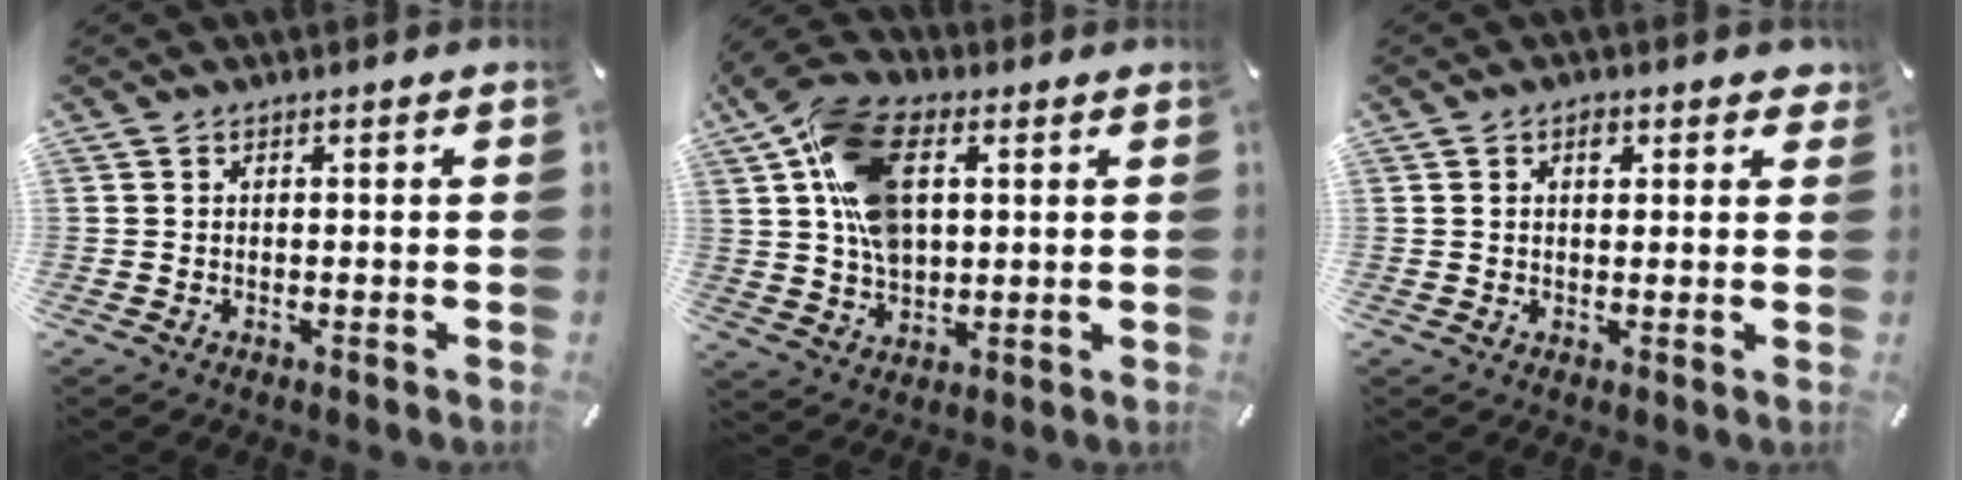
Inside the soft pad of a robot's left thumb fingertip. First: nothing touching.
{"total": 16.1, "force": [4.7, 10.6, 11.2], "torque": [-0.236, 0.004, 0.087]}
{"total": 2.8, "force": [1.4, 1.6, 1.8], "torque": [-0.015, -0.005, 0.020]}